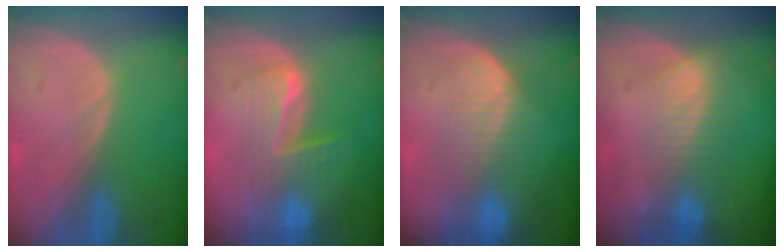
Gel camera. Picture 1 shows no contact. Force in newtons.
{"total": 6.5, "press": 6.4, "slide": 1.2}
{"total": 7.9, "press": 7.4, "slide": 2.5}
{"total": 7.2, "press": 6.1, "slide": 3.8}